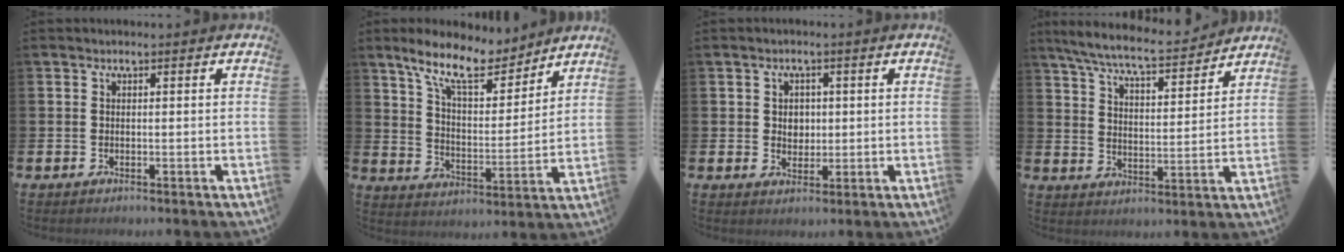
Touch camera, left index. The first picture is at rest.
{"total": 11.5, "force": [9.7, 3.6, 4.9], "torque": [-0.116, -0.051, 0.173]}
{"total": 2.4, "force": [0.7, 2.1, 1.0], "torque": [-0.002, 0.001, 0.006]}
{"total": 7.6, "force": [7.0, 0.7, 2.7], "torque": [-0.077, -0.046, 0.120]}